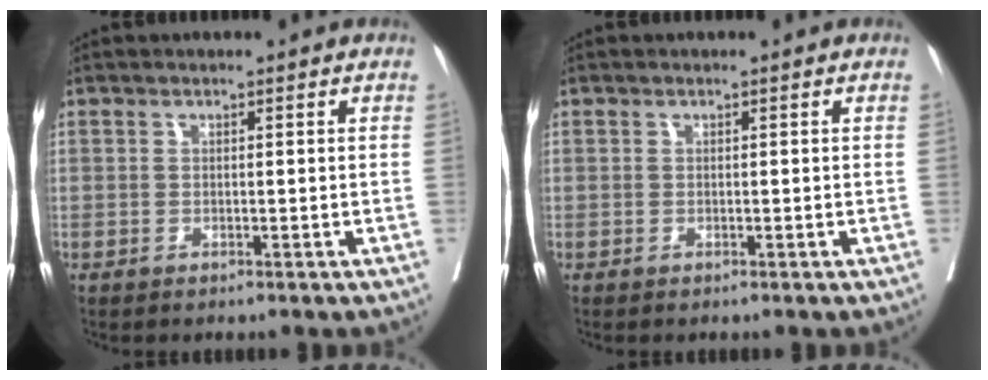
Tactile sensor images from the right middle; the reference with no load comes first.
{"total": 0.0}